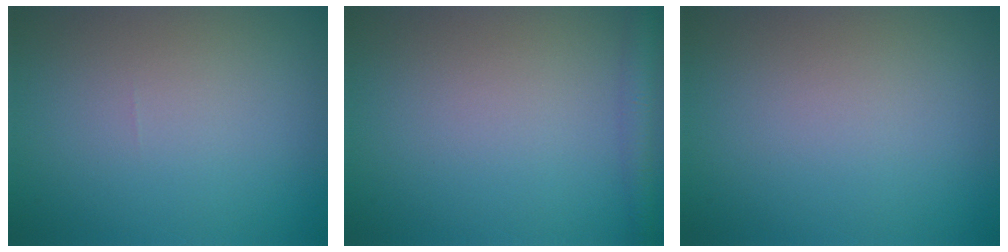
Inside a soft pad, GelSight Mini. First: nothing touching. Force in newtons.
{"total": 2.1, "press": 2.1, "slide": 0.1}
{"total": 0.0}